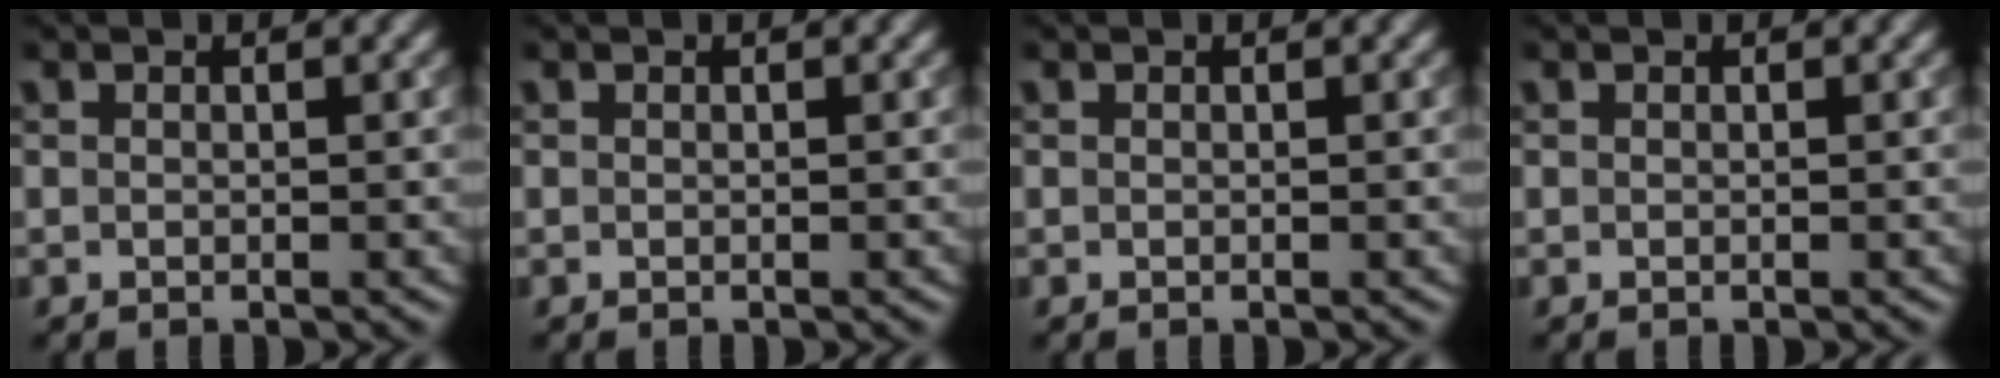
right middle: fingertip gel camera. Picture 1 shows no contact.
{"total": 0.0}
{"total": 0.0}
{"total": 0.0}